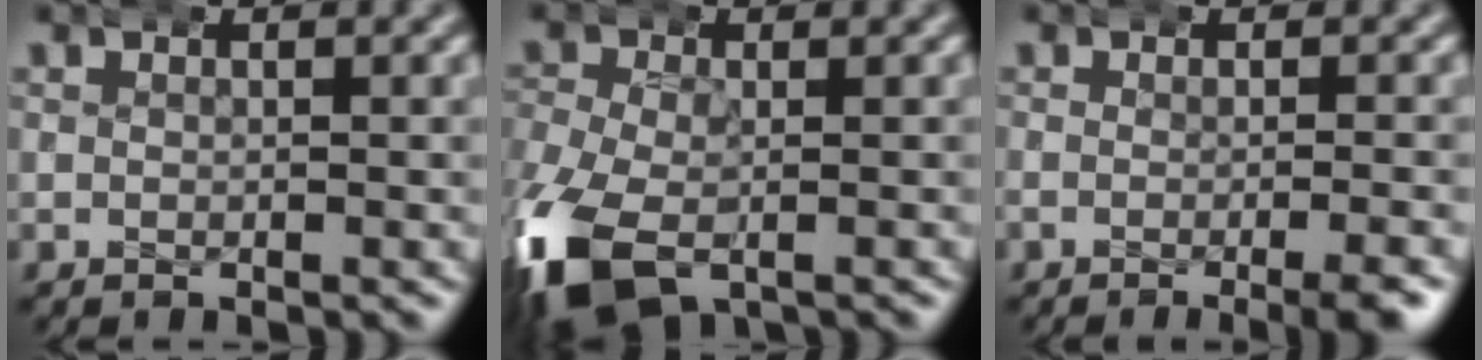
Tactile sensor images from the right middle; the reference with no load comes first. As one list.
[{"total": 7.4, "force": [-4.0, 4.9, 3.8], "torque": [-0.102, -0.027, -0.051]}, {"total": 2.1, "force": [-1.2, -0.3, 1.7], "torque": [-0.016, 0.005, -0.026]}]